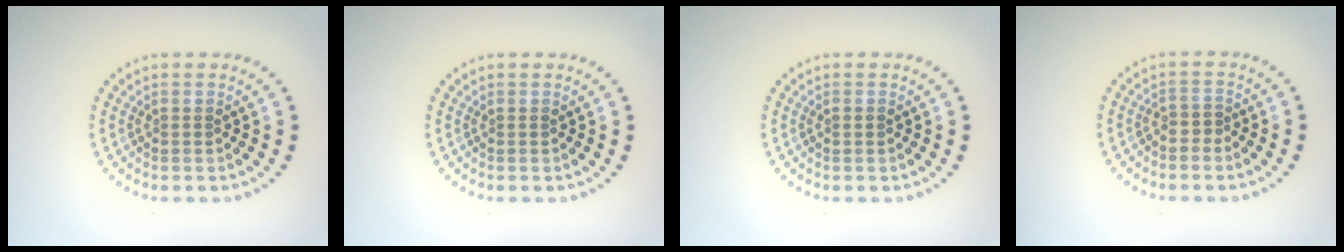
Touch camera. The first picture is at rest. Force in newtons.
{"total": 0.0}
{"total": 0.7, "press": 0.7, "slide": 0.1}
{"total": 0.8, "press": 0.7, "slide": 0.5}